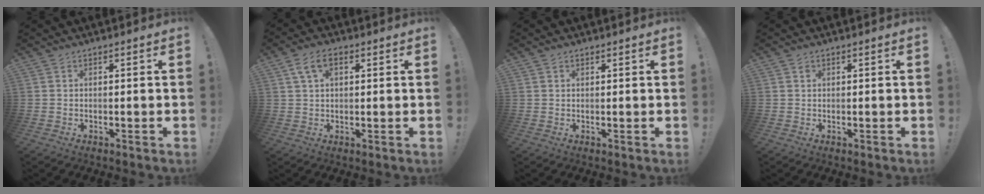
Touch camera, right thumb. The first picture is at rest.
{"total": 6.3, "force": [2.5, 3.5, 4.6], "torque": [-0.086, 0.007, 0.049]}
{"total": 0.6, "force": [0.5, 0.4, 0.1], "torque": [0.003, -0.002, 0.009]}
{"total": 0.7, "force": [0.2, 0.6, 0.1], "torque": [0.001, 0.000, 0.004]}